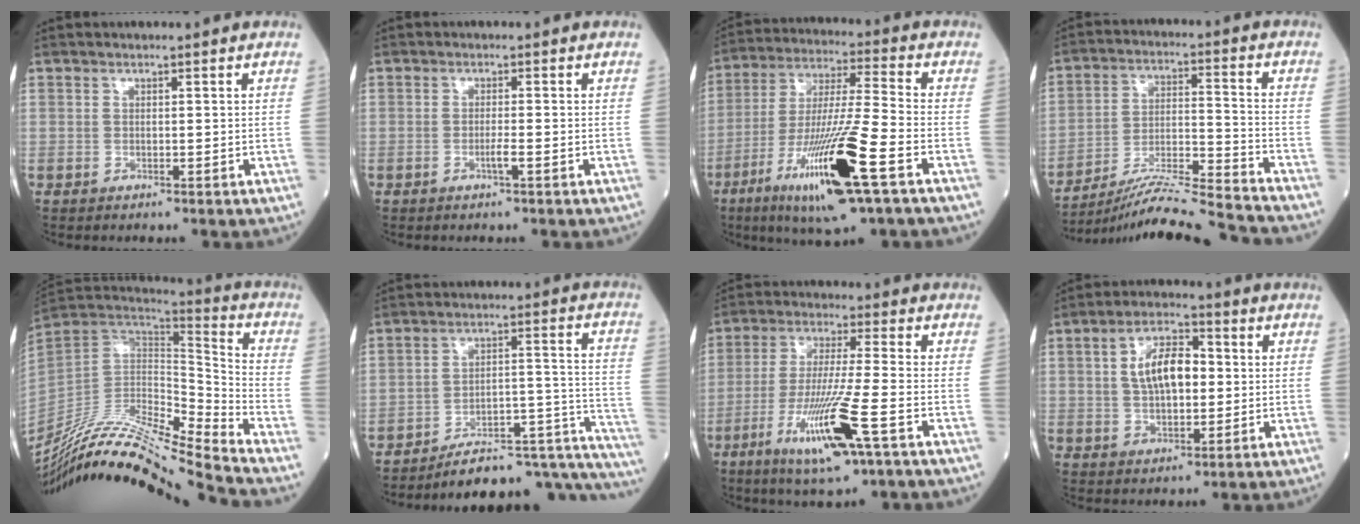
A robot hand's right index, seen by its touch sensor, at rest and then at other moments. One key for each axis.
{"total": 1.3, "fx": -0.6, "fy": -0.2, "fz": 1.2, "tx": -0.023, "ty": -0.001, "tz": -0.011}
{"total": 18.1, "fx": -8.0, "fy": 0.5, "fz": 16.2, "tx": -0.328, "ty": -0.033, "tz": -0.144}
{"total": 16.3, "fx": -15.4, "fy": -2.3, "fz": 4.6, "tx": -0.075, "ty": 0.000, "tz": -0.255}
{"total": 23.7, "fx": -21.7, "fy": -0.4, "fz": 9.4, "tx": -0.195, "ty": -0.009, "tz": -0.373}
{"total": 19.2, "fx": -17.8, "fy": 2.9, "fz": 6.7, "tx": -0.017, "ty": 0.063, "tz": -0.243}
{"total": 13.4, "fx": -5.7, "fy": 0.2, "fz": 12.1, "tx": -0.242, "ty": -0.028, "tz": -0.100}
{"total": 8.9, "fx": 1.2, "fy": 4.2, "fz": 7.8, "tx": -0.147, "ty": 0.018, "tz": 0.022}